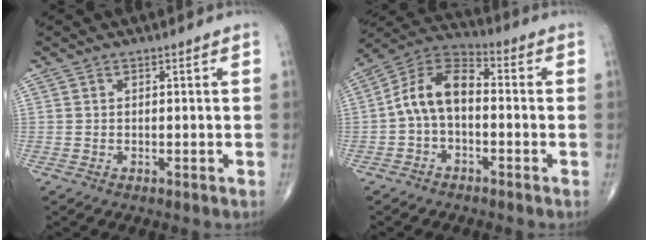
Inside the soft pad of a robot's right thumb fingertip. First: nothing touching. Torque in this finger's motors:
{"motor_torque": [0.15, 0.13, 0.37, -0.09, 0.12]}